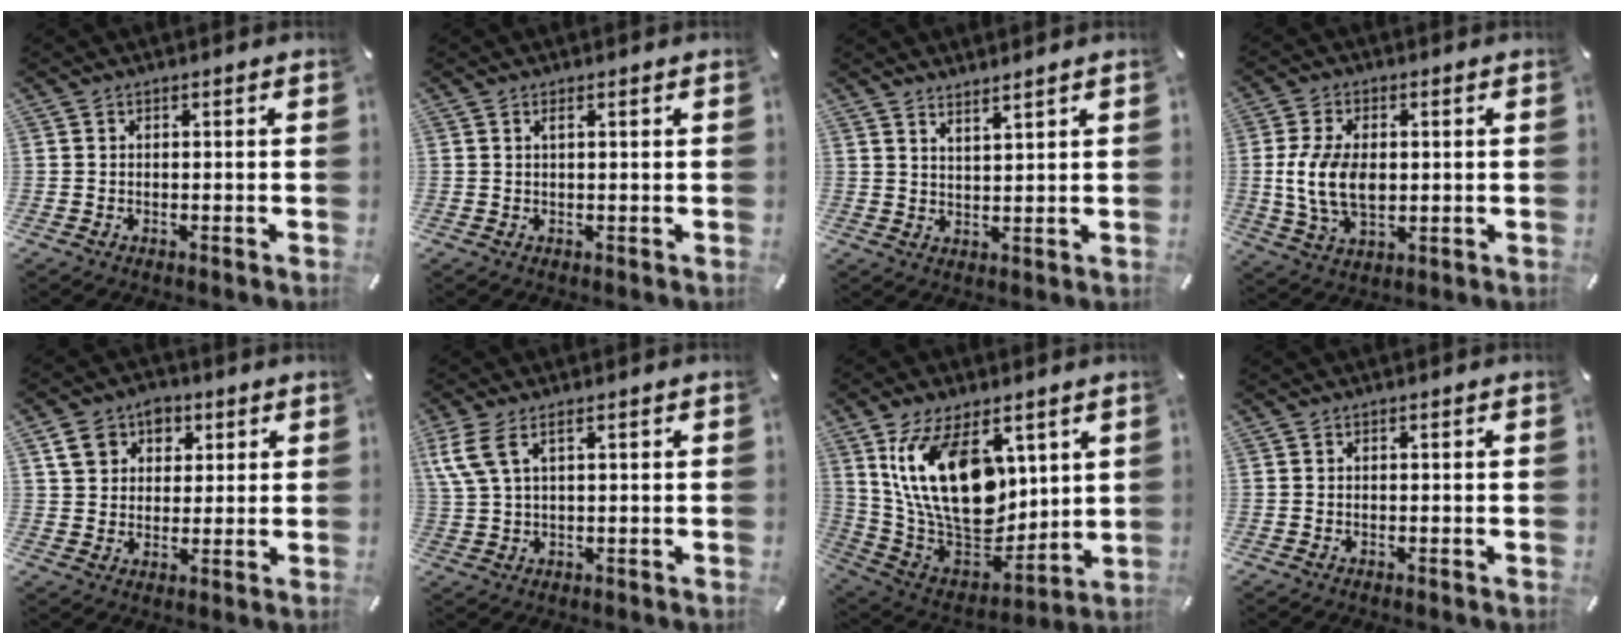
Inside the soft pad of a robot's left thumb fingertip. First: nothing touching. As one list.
[{"total": 1.2, "force": [0.5, 0.1, 1.1], "torque": [-0.021, 0.000, 0.007]}, {"total": 2.9, "force": [2.8, -0.7, 0.2], "torque": [-0.011, -0.020, 0.053]}, {"total": 11.2, "force": [0.5, 7.0, 8.7], "torque": [-0.204, 0.001, 0.007]}, {"total": 8.4, "force": [3.2, 7.3, 2.7], "torque": [-0.037, 0.002, 0.057]}, {"total": 5.6, "force": [2.4, 2.3, 4.5], "torque": [-0.113, -0.009, 0.041]}, {"total": 21.7, "force": [7.6, 12.7, 15.9], "torque": [-0.321, -0.042, 0.131]}, {"total": 0.0}]